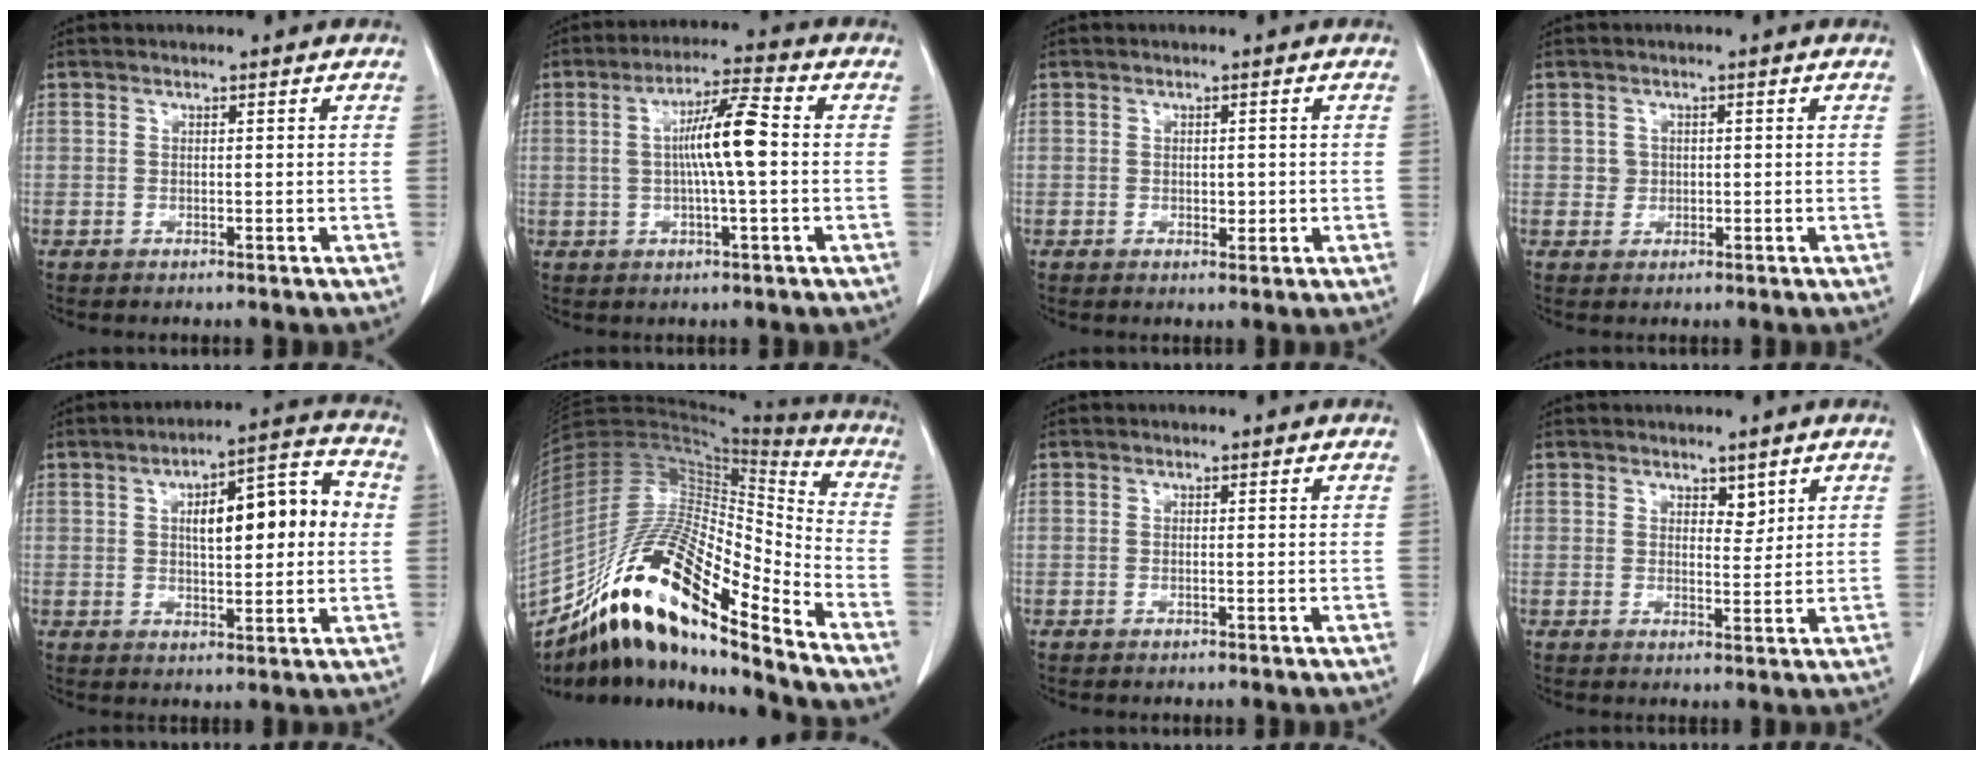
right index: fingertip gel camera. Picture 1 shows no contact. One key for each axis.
{"total": 8.2, "fx": 0.4, "fy": 0.5, "fz": 8.2, "tx": -0.146, "ty": 0.013, "tz": 0.005}
{"total": 1.6, "fx": 0.0, "fy": 1.0, "fz": 1.2, "tx": -0.013, "ty": 0.001, "tz": 0.007}
{"total": 1.6, "fx": 0.3, "fy": 1.5, "fz": 0.2, "tx": 0.002, "ty": 0.005, "tz": 0.009}
{"total": 12.4, "fx": 2.0, "fy": 3.6, "fz": 11.7, "tx": -0.169, "ty": 0.034, "tz": 0.029}
{"total": 24.8, "fx": -16.5, "fy": 4.6, "fz": 17.9, "tx": -0.337, "ty": -0.009, "tz": -0.298}
{"total": 0.0}
{"total": 2.3, "fx": 1.6, "fy": 1.2, "fz": 1.2, "tx": -0.016, "ty": -0.006, "tz": 0.027}